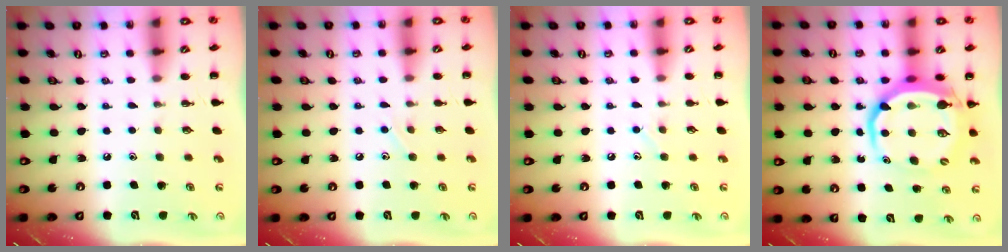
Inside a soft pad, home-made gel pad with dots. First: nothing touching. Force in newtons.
{"total": 4.1, "press": 3.9, "slide": 1.1}
{"total": 5.1, "press": 4.9, "slide": 1.4}
{"total": 10.2, "press": 9.8, "slide": 2.8}